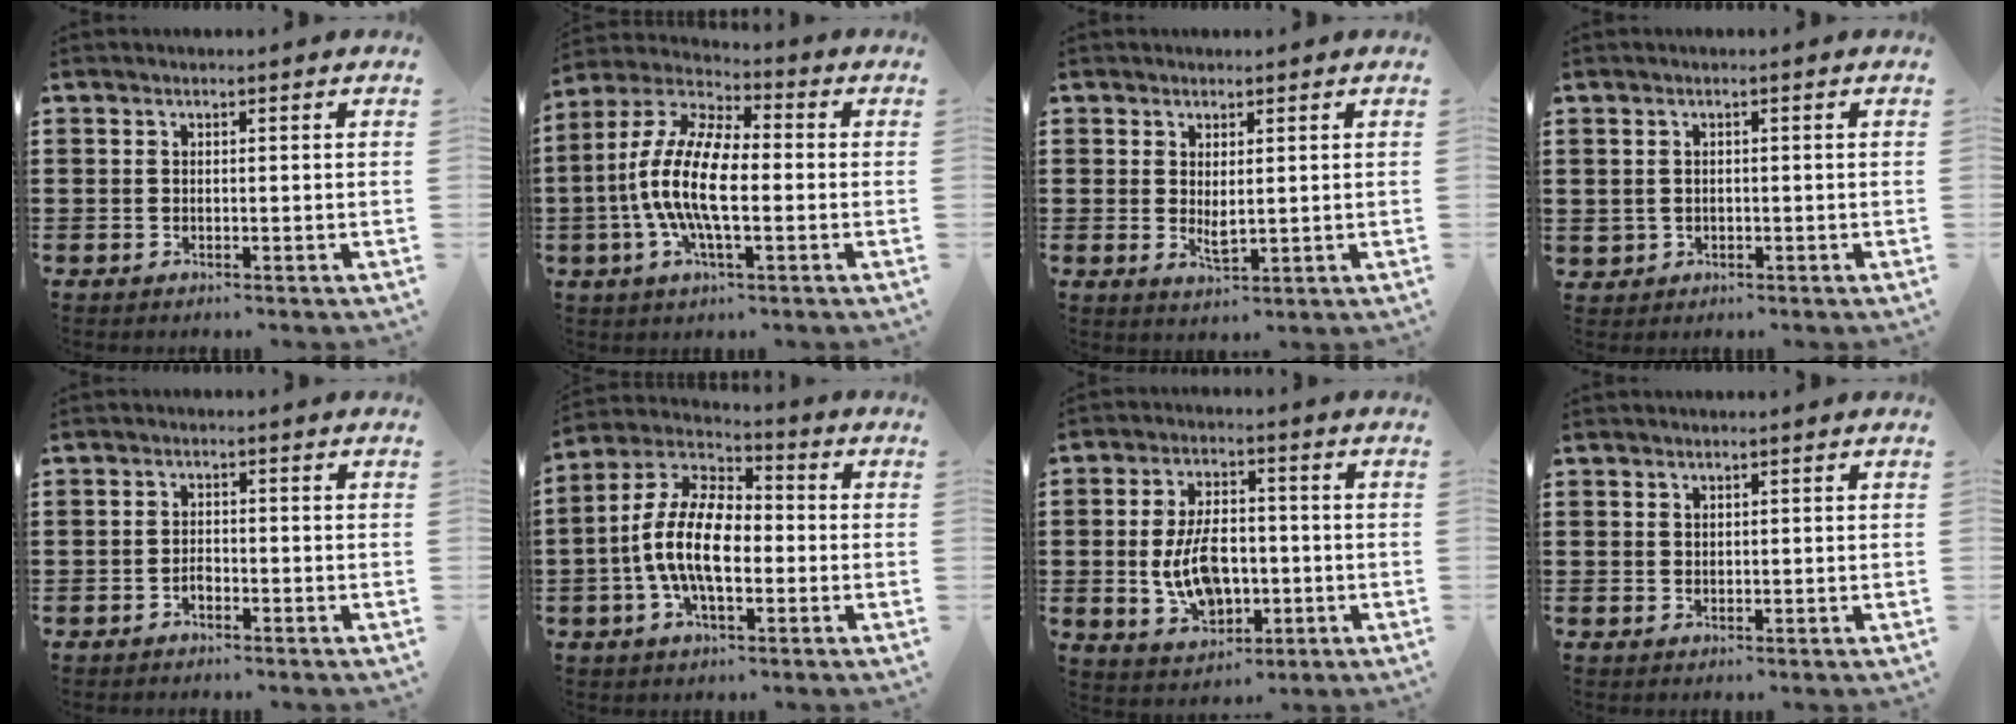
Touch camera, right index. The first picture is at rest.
{"total": 12.3, "force": [-2.0, 4.5, 11.2], "torque": [-0.258, -0.011, -0.045]}
{"total": 2.3, "force": [0.8, 0.7, 2.1], "torque": [-0.039, -0.001, 0.015]}
{"total": 0.8, "force": [0.1, 0.7, 0.2], "torque": [-0.007, 0.005, 0.002]}
{"total": 1.4, "force": [-0.9, 0.7, 0.7], "torque": [-0.017, -0.002, -0.017]}
{"total": 11.4, "force": [-2.0, 5.6, 9.7], "torque": [-0.233, -0.004, -0.046]}
{"total": 9.2, "force": [-1.2, 5.4, 7.4], "torque": [-0.139, 0.001, -0.025]}
{"total": 0.9, "force": [0.7, 0.6, 0.2], "torque": [-0.006, 0.001, 0.014]}